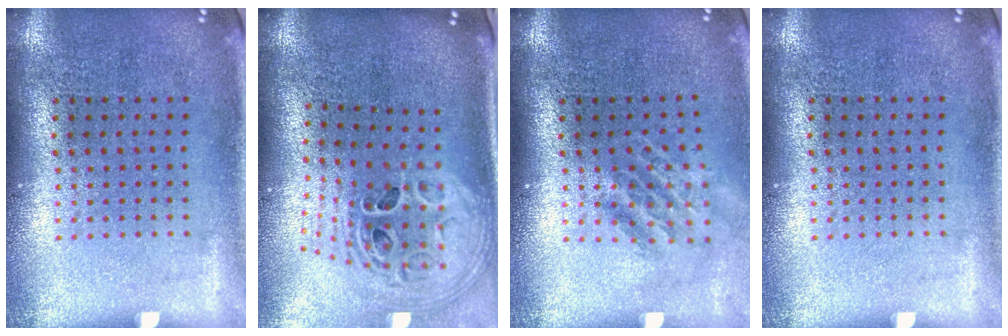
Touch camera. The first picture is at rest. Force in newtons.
{"total": 2.5, "press": 1.8, "slide": 1.7}
{"total": 1.5, "press": 1.1, "slide": 1.1}
{"total": 0.0}